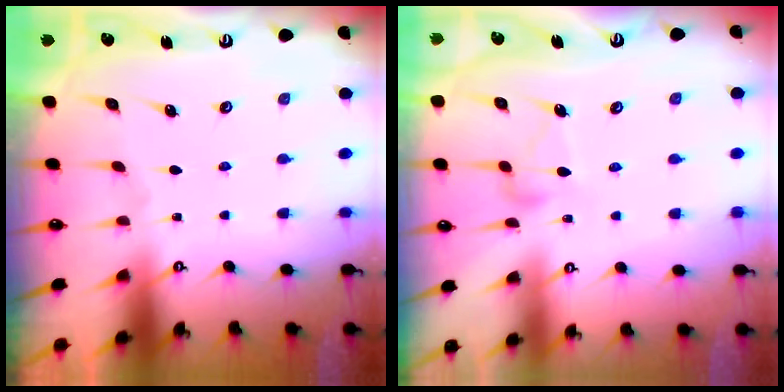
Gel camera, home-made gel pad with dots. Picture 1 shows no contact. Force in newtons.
{"total": 7.2, "press": 7.2, "slide": 0.4}